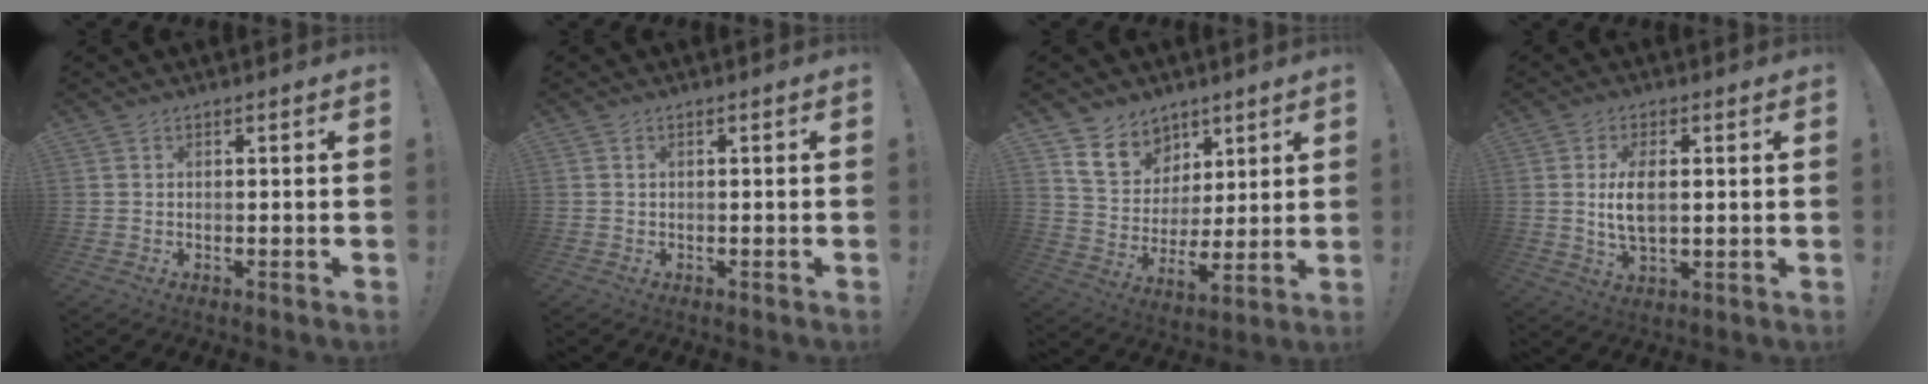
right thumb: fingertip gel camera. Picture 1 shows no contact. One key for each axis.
{"total": 0.8, "fx": -0.1, "fy": 0.8, "fz": 0.0, "tx": 0.000, "ty": 0.002, "tz": -0.002}
{"total": 11.8, "fx": 7.4, "fy": 8.5, "fz": 3.5, "tx": -0.055, "ty": -0.055, "tz": 0.149}
{"total": 7.7, "fx": 0.8, "fy": 4.0, "fz": 6.6, "tx": -0.122, "ty": -0.011, "tz": 0.006}